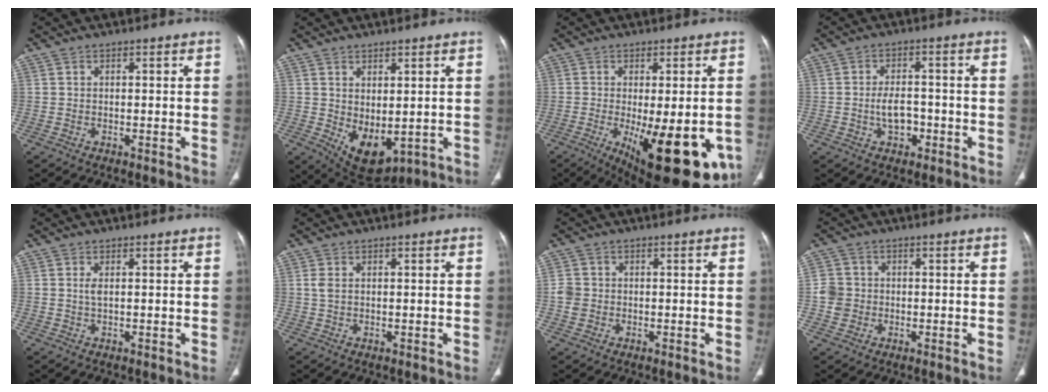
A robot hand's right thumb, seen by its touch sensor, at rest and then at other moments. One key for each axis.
{"total": 8.4, "fx": -0.5, "fy": 4.7, "fz": 6.9, "tx": -0.095, "ty": -0.014, "tz": 0.019}
{"total": 20.6, "fx": -6.7, "fy": 7.7, "fz": 17.9, "tx": -0.199, "ty": -0.025, "tz": -0.074}
{"total": 5.2, "fx": -1.5, "fy": 3.4, "fz": 3.5, "tx": -0.048, "ty": 0.018, "tz": -0.022}
{"total": 1.2, "fx": 0.3, "fy": 0.4, "fz": 1.1, "tx": -0.029, "ty": -0.002, "tz": 0.007}
{"total": 1.7, "fx": 0.4, "fy": 1.0, "fz": 1.3, "tx": -0.036, "ty": 0.000, "tz": 0.009}
{"total": 3.0, "fx": -0.3, "fy": 2.8, "fz": 1.2, "tx": -0.016, "ty": 0.006, "tz": -0.006}
{"total": 4.3, "fx": -0.5, "fy": 4.1, "fz": 1.3, "tx": -0.006, "ty": 0.007, "tz": -0.012}